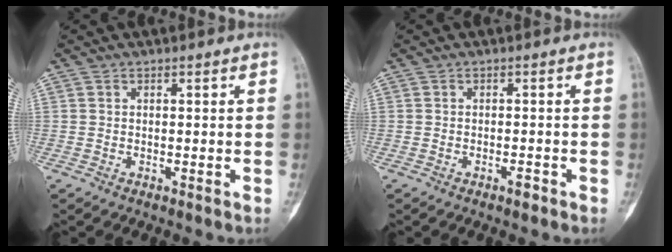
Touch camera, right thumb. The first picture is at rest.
{"total": 1.3, "force": [-0.9, 0.4, 0.9], "torque": [-0.015, 0.004, -0.015]}